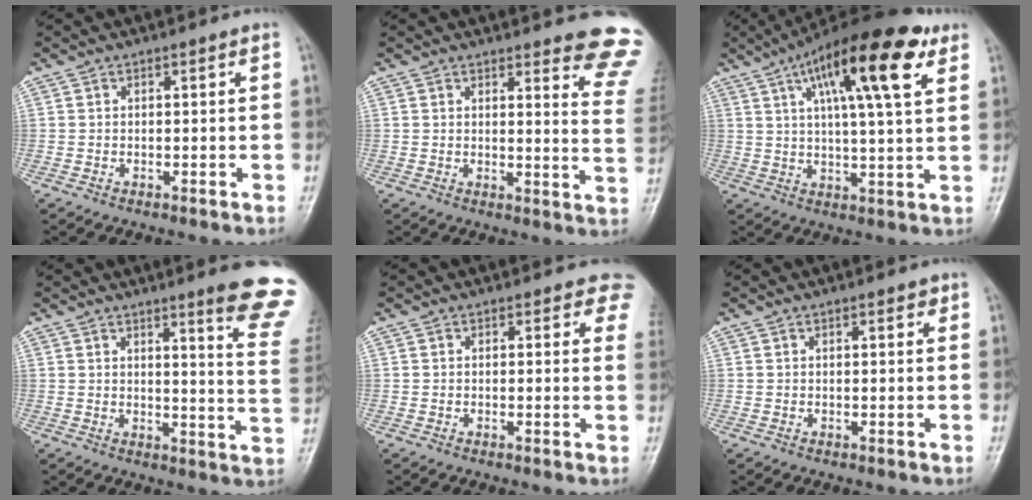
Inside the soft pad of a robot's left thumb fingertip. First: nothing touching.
{"total": 12.5, "force": [11.1, 2.2, 5.4], "torque": [-0.023, -0.096, 0.098]}
{"total": 19.0, "force": [8.8, 4.8, 16.1], "torque": [-0.238, -0.006, 0.135]}
{"total": 14.0, "force": [9.8, 0.8, 9.9], "torque": [-0.098, -0.072, 0.108]}
{"total": 4.4, "force": [3.2, 2.2, 2.0], "torque": [0.014, -0.011, 0.017]}
{"total": 1.5, "force": [0.9, 0.7, 1.0], "torque": [-0.007, -0.001, 0.009]}